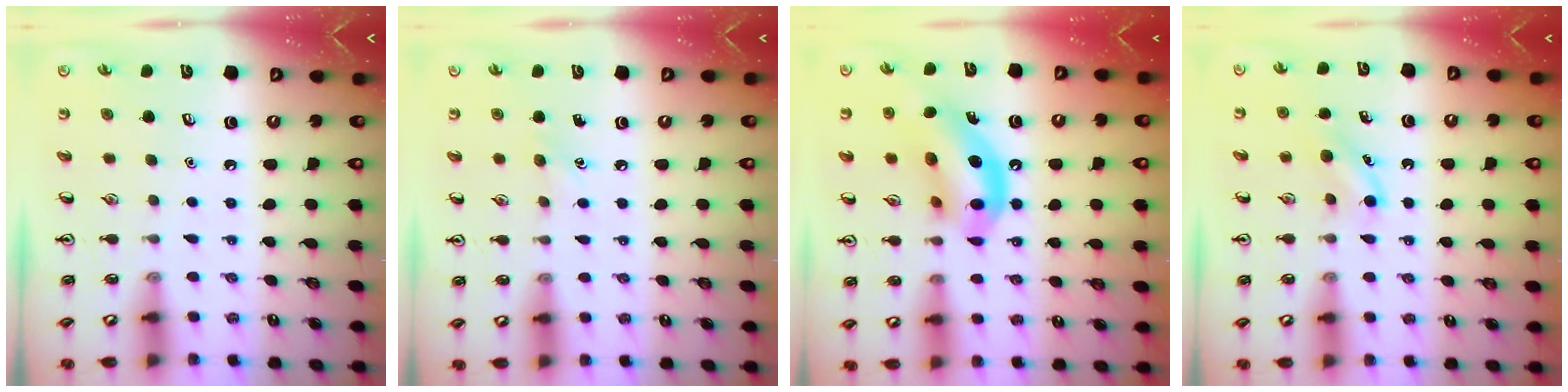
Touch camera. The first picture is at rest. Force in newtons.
{"total": 5.0, "press": 4.7, "slide": 1.7}
{"total": 14.1, "press": 13.4, "slide": 4.2}
{"total": 4.7, "press": 4.5, "slide": 1.6}